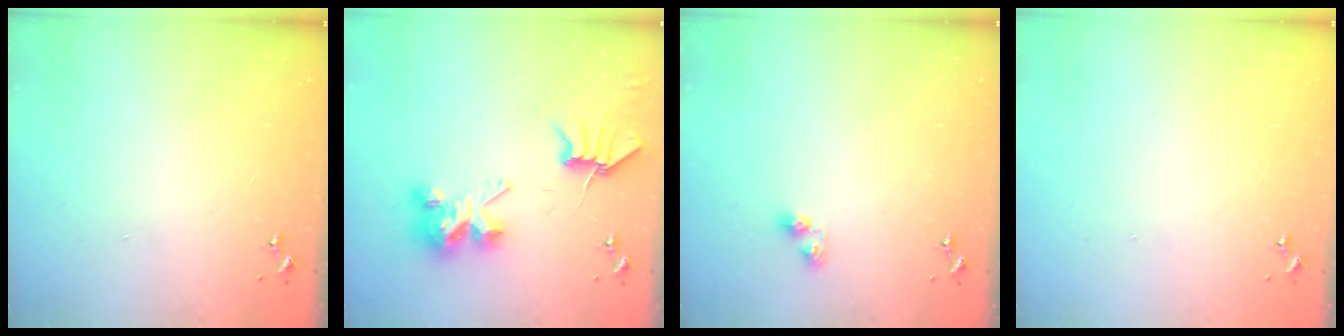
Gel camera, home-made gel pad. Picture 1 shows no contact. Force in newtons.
{"total": 8.1, "press": 8.0, "slide": 1.3}
{"total": 5.9, "press": 5.9, "slide": 0.5}
{"total": 0.0}